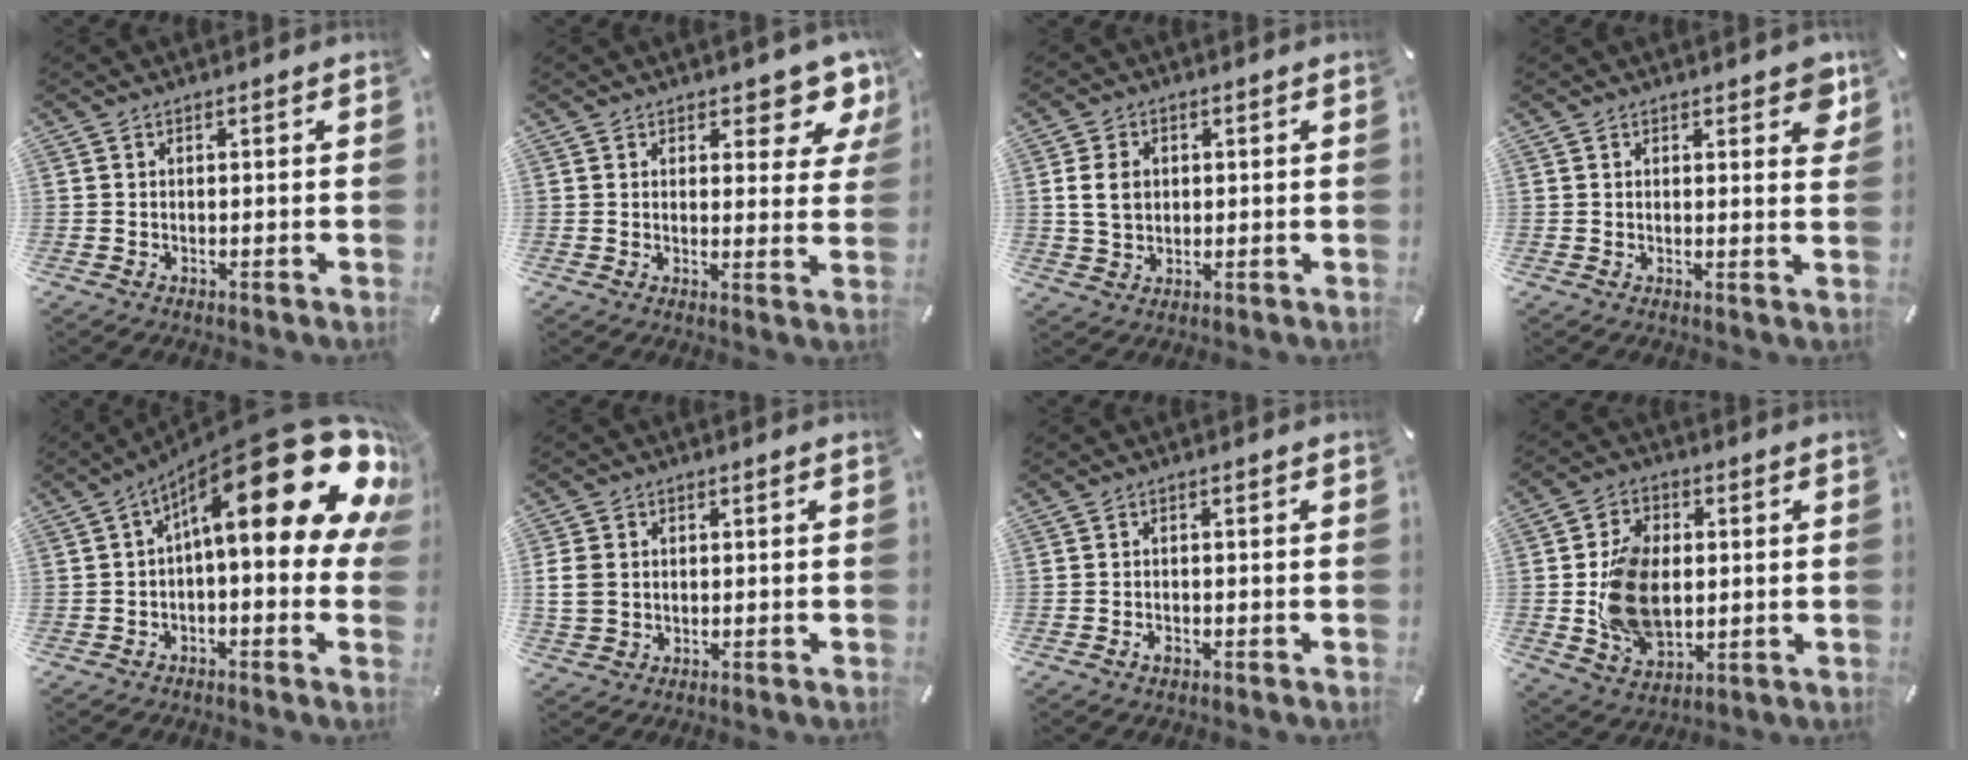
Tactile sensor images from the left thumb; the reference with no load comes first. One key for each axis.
{"total": 7.6, "fx": 5.7, "fy": 3.6, "fz": 3.5, "tx": -0.021, "ty": -0.046, "tz": 0.094}
{"total": 6.0, "fx": 0.8, "fy": 5.0, "fz": 3.3, "tx": -0.075, "ty": 0.002, "tz": 0.011}
{"total": 4.5, "fx": 2.9, "fy": 1.9, "fz": 2.8, "tx": -0.022, "ty": -0.015, "tz": 0.045}
{"total": 26.3, "fx": 10.2, "fy": 8.8, "fz": 22.6, "tx": -0.337, "ty": -0.088, "tz": 0.174}
{"total": 4.8, "fx": 0.2, "fy": 4.1, "fz": 2.5, "tx": -0.062, "ty": 0.004, "tz": 0.004}
{"total": 1.7, "fx": -1.0, "fy": 1.0, "fz": 1.0, "tx": -0.020, "ty": 0.005, "tz": -0.018}
{"total": 13.5, "fx": -0.1, "fy": 9.9, "fz": 9.2, "tx": -0.196, "ty": 0.009, "tz": 0.000}